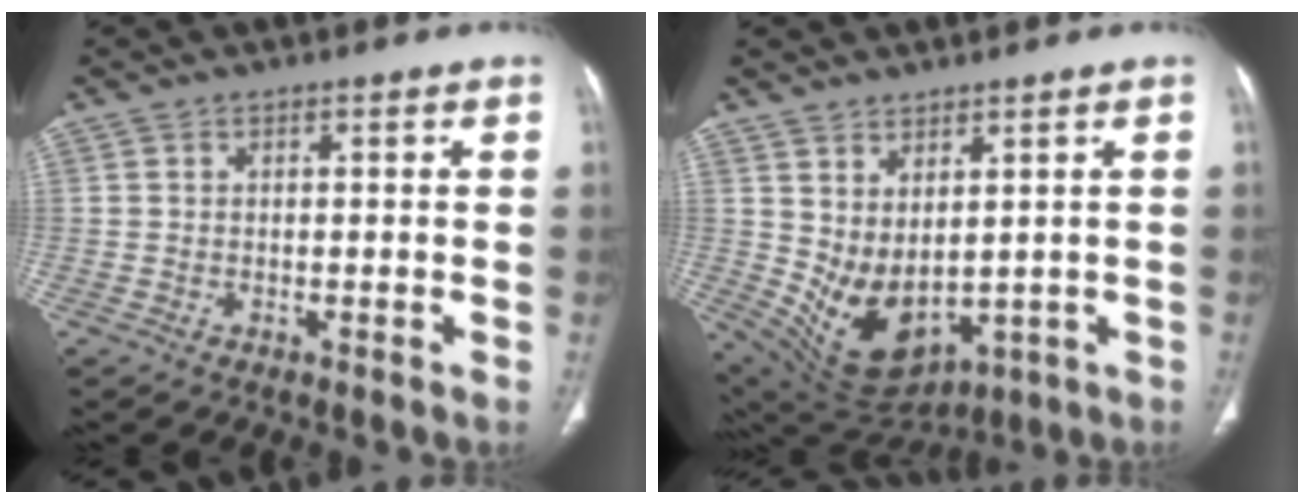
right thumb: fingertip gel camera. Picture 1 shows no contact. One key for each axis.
{"total": 11.7, "fx": 0.7, "fy": 6.7, "fz": 9.5, "tx": -0.153, "ty": -0.023, "tz": 0.051}